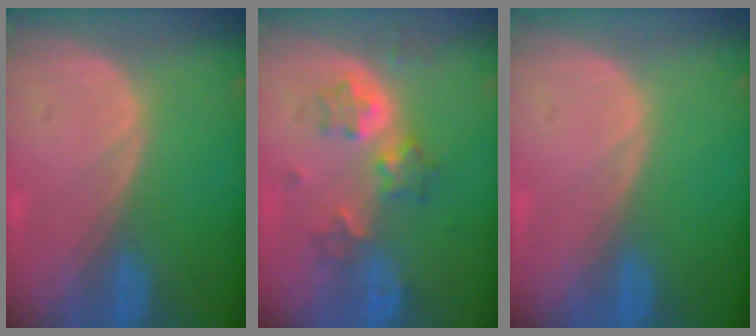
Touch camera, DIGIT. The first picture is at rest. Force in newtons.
{"total": 6.1, "press": 5.6, "slide": 2.5}
{"total": 0.0}